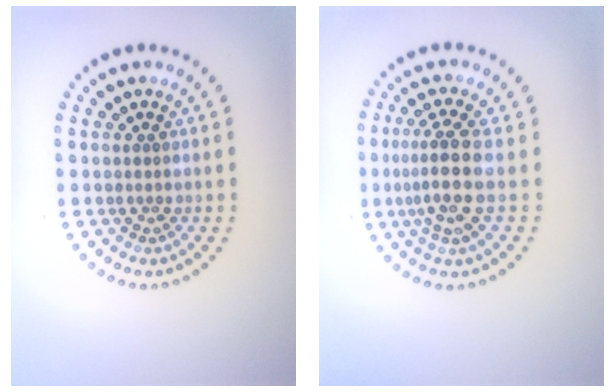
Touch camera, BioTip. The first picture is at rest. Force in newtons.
{"total": 3.8, "press": 3.1, "slide": 2.2}